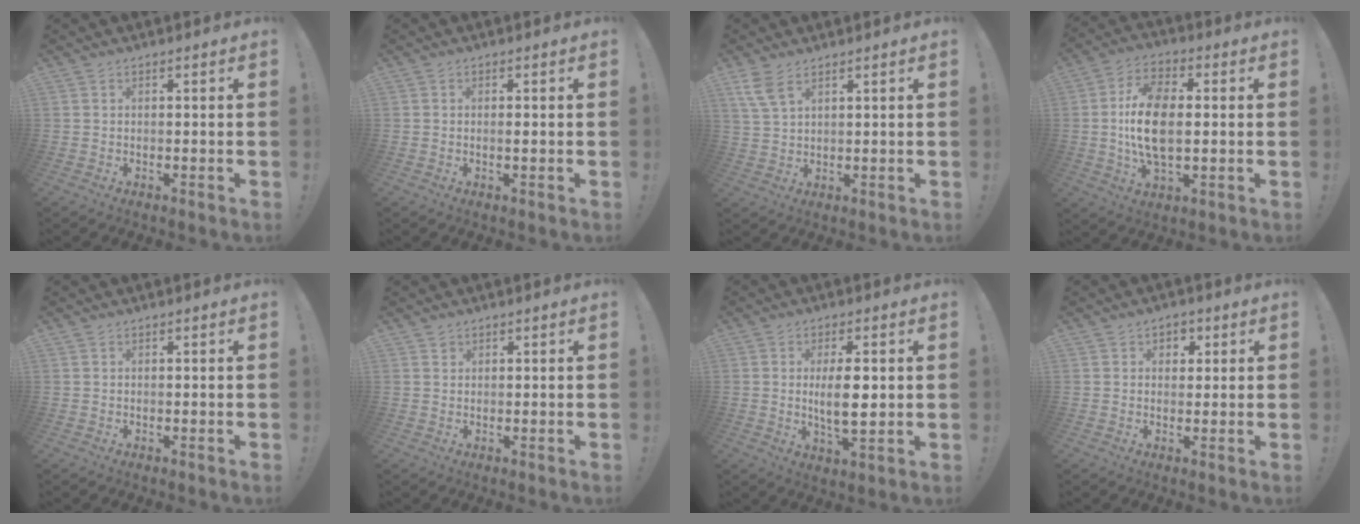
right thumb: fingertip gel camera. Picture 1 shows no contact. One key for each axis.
{"total": 1.1, "fx": -0.1, "fy": -0.2, "fz": 1.1, "tx": -0.011, "ty": -0.004, "tz": -0.004}
{"total": 5.8, "fx": 3.5, "fy": 2.3, "fz": 4.0, "tx": -0.079, "ty": -0.009, "tz": 0.069}
{"total": 14.1, "fx": 0.2, "fy": 7.8, "fz": 11.7, "tx": -0.220, "ty": 0.003, "tz": 0.003}
{"total": 0.0}
{"total": 1.1, "fx": 0.8, "fy": 0.7, "fz": 0.1, "tx": 0.000, "ty": -0.001, "tz": 0.016}
{"total": 8.6, "fx": 0.8, "fy": 2.7, "fz": 8.1, "tx": -0.142, "ty": -0.016, "tz": 0.006}
{"total": 3.4, "fx": 1.0, "fy": 3.1, "fz": 0.9, "tx": -0.009, "ty": 0.001, "tz": 0.016}